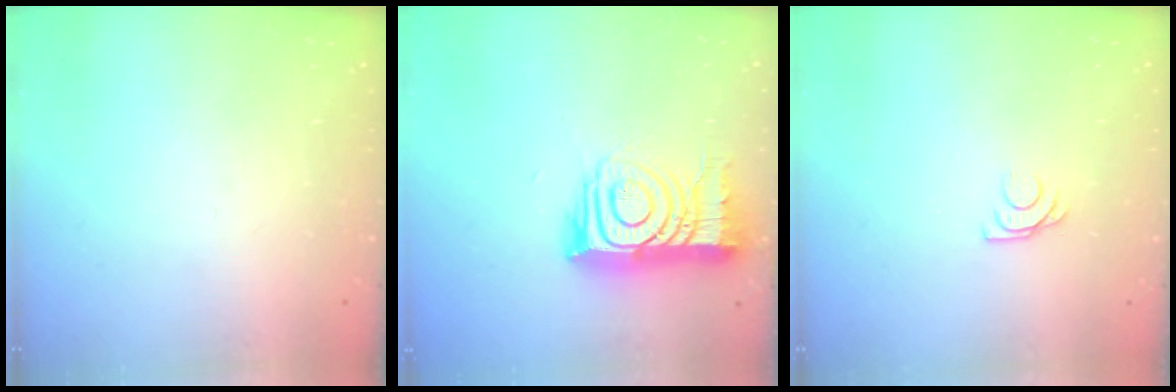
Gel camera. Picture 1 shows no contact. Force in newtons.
{"total": 14.2, "press": 14.2, "slide": 1.2}
{"total": 6.1, "press": 6.0, "slide": 0.7}